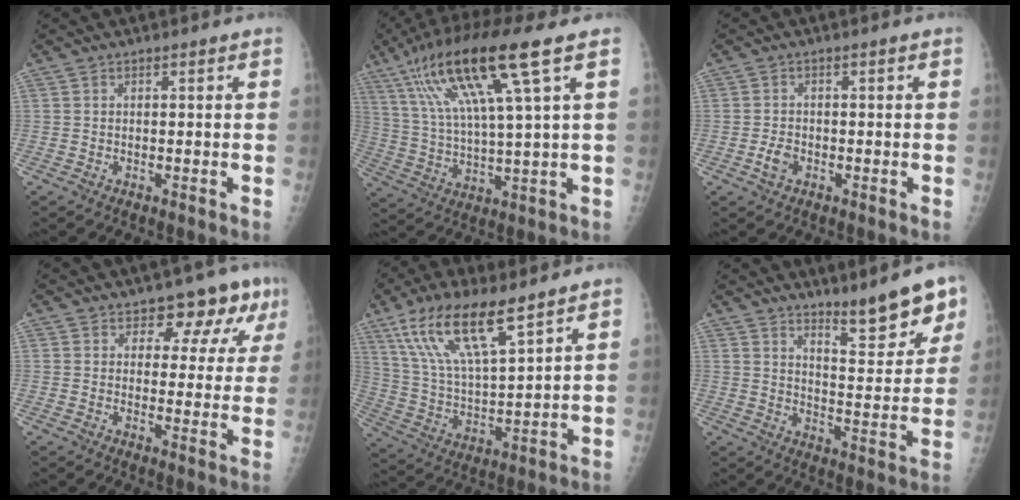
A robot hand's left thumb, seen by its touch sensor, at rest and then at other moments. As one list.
[{"total": 18.4, "force": [8.6, 1.9, 16.2], "torque": [-0.319, -0.009, 0.157]}, {"total": 2.5, "force": [-1.1, 1.6, 1.4], "torque": [-0.025, 0.009, -0.021]}, {"total": 8.7, "force": [5.8, 5.0, 4.2], "torque": [-0.010, -0.030, 0.058]}, {"total": 16.2, "force": [10.0, 4.4, 12.0], "torque": [-0.224, -0.037, 0.201]}, {"total": 11.2, "force": [8.2, 2.8, 7.1], "torque": [-0.067, -0.062, 0.127]}]